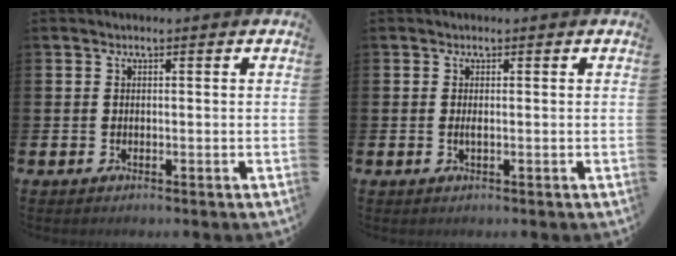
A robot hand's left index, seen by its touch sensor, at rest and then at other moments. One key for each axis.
{"total": 0.6, "fx": 0.0, "fy": 0.1, "fz": 0.6, "tx": -0.018, "ty": 0.002, "tz": 0.001}